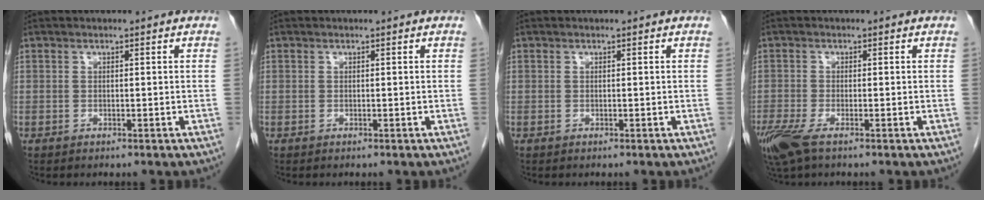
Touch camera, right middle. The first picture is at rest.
{"total": 0.0}
{"total": 0.0}
{"total": 5.2, "force": [-3.2, 1.3, 3.9], "torque": [-0.085, -0.017, -0.063]}